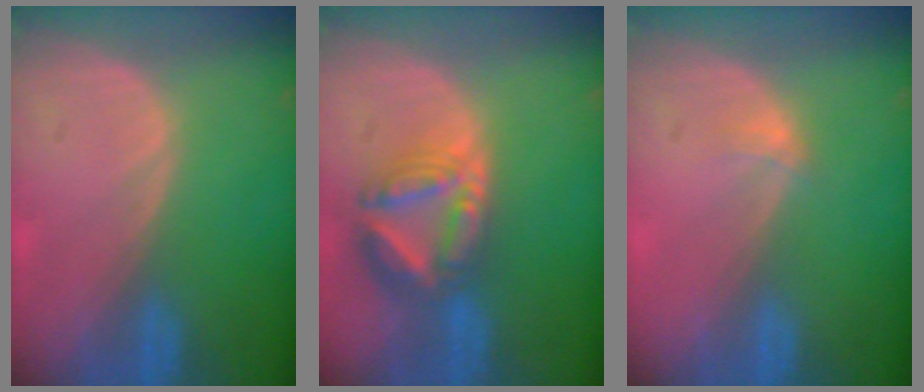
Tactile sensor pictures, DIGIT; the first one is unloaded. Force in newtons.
{"total": 8.3, "press": 7.1, "slide": 4.2}
{"total": 1.3, "press": 0.9, "slide": 0.9}